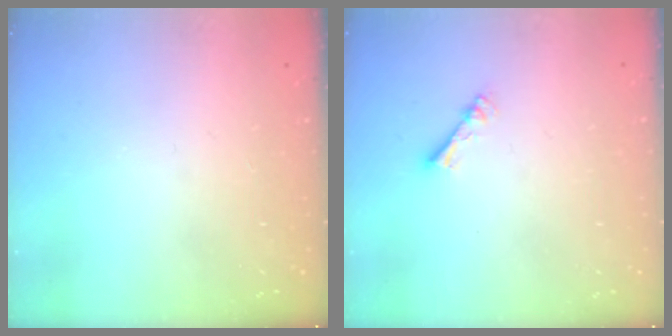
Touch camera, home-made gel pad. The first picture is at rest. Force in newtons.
{"total": 2.3, "press": 2.2, "slide": 0.4}